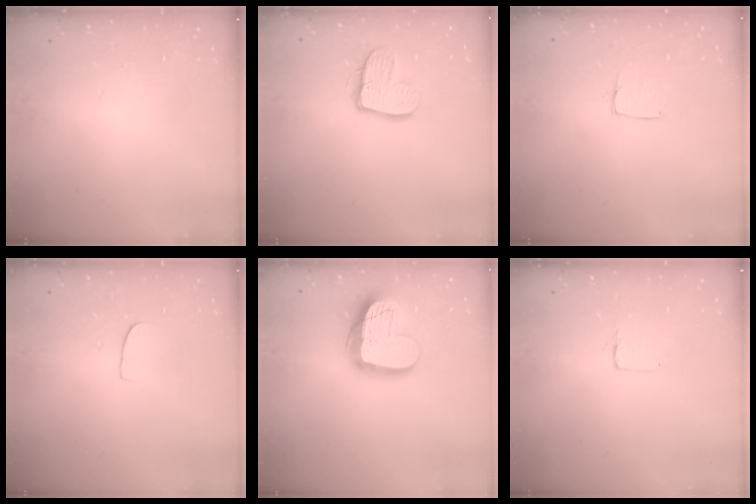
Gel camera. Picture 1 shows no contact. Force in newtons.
{"total": 12.0, "press": 11.9, "slide": 0.9}
{"total": 4.4, "press": 4.4, "slide": 0.3}
{"total": 5.4, "press": 5.4, "slide": 0.3}
{"total": 17.8, "press": 17.7, "slide": 1.7}
{"total": 1.0, "press": 1.0, "slide": 0.1}